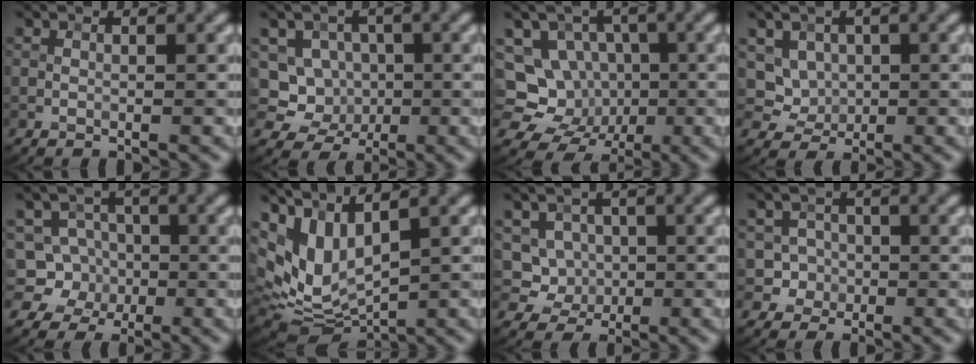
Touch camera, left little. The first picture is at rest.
{"total": 5.0, "force": [-0.5, 4.7, 1.6], "torque": [-0.010, 0.011, -0.030]}
{"total": 9.1, "force": [-1.9, 8.4, 3.1], "torque": [-0.040, 0.022, -0.052]}
{"total": 3.3, "force": [1.0, 2.8, 1.3], "torque": [-0.026, -0.010, 0.037]}
{"total": 6.1, "force": [-1.1, 5.8, 1.5], "torque": [-0.009, 0.026, -0.045]}
{"total": 6.5, "force": [2.0, 3.3, 5.1], "torque": [-0.118, -0.011, 0.044]}
{"total": 4.0, "force": [0.5, 3.7, 1.4], "torque": [-0.016, 0.000, 0.012]}
{"total": 3.1, "force": [-0.9, 2.9, 0.3], "torque": [0.025, 0.006, -0.023]}